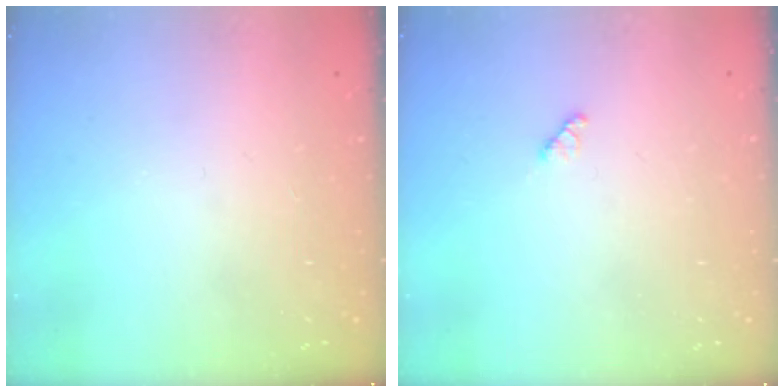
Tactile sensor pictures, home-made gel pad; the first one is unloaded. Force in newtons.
{"total": 2.9, "press": 2.9, "slide": 0.3}